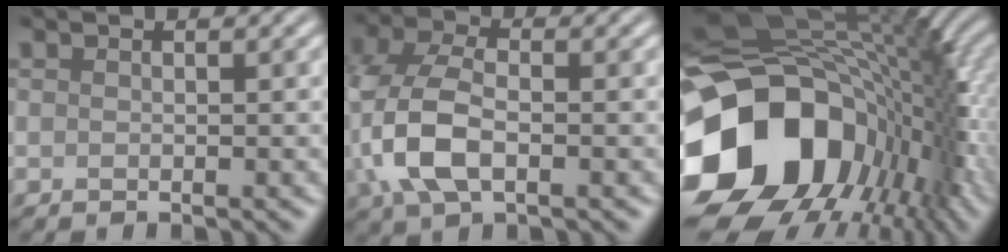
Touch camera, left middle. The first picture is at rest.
{"total": 6.8, "force": [-1.1, 4.0, 5.4], "torque": [-0.135, 0.005, -0.029]}
{"total": 17.3, "force": [-4.2, 12.6, 11.0], "torque": [-0.217, -0.028, -0.059]}